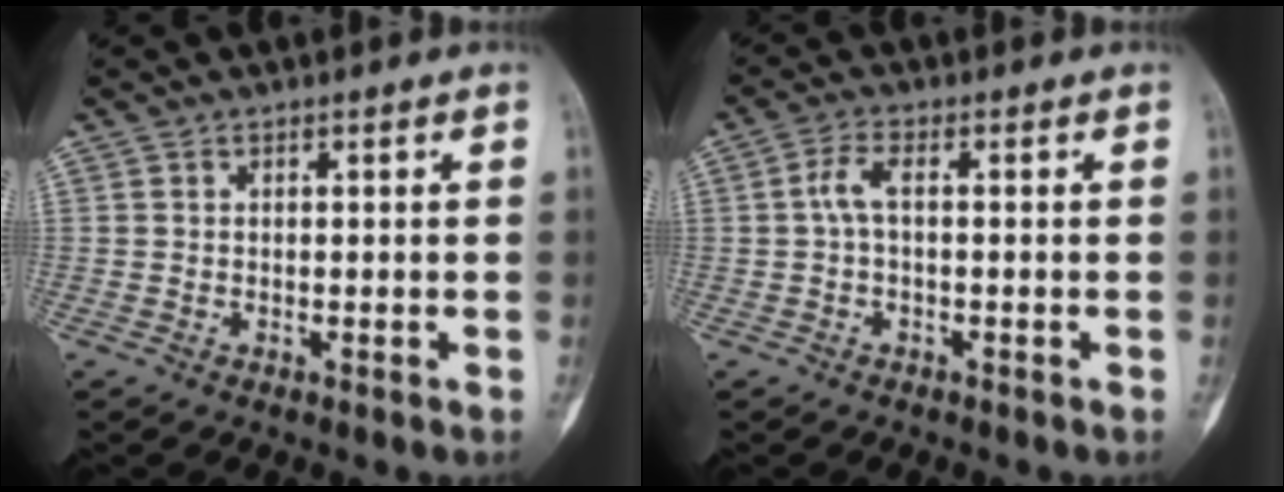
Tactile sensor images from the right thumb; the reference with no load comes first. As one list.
[{"total": 3.1, "force": [0.0, 1.2, 2.9], "torque": [-0.068, 0.008, -0.004]}]